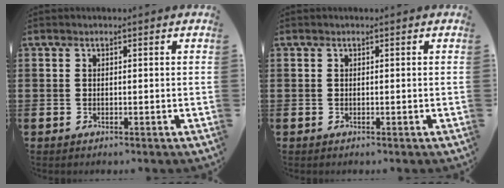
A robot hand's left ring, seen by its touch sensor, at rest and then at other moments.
{"total": 0.0}